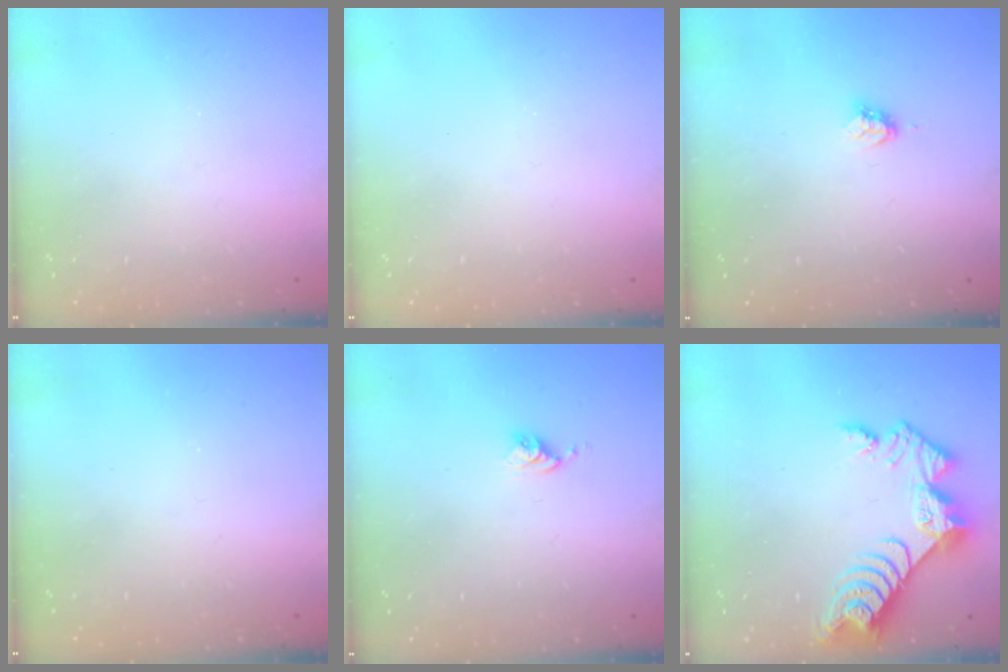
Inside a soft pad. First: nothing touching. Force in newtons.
{"total": 0.0}
{"total": 3.6, "press": 3.6, "slide": 0.7}
{"total": 0.0}
{"total": 3.9, "press": 3.8, "slide": 0.3}
{"total": 10.5, "press": 10.4, "slide": 0.8}